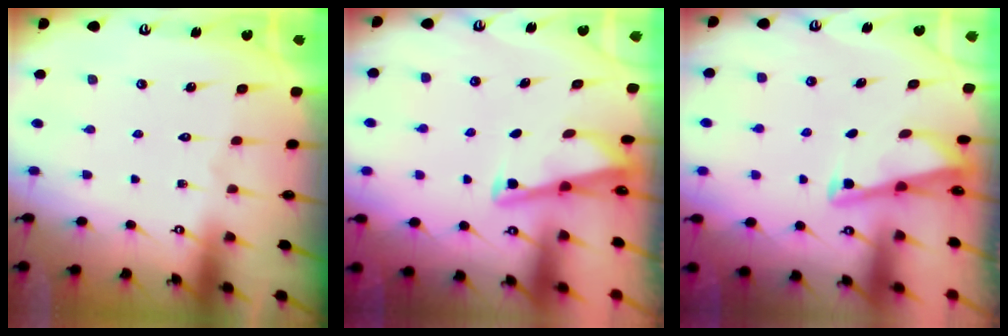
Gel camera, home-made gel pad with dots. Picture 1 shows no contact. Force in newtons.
{"total": 3.0, "press": 3.0, "slide": 0.3}
{"total": 2.9, "press": 2.9, "slide": 0.3}